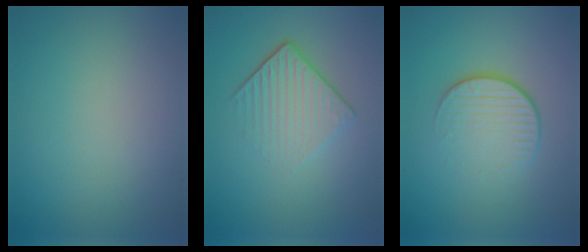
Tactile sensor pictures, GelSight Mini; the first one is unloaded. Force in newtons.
{"total": 4.3, "press": 2.8, "slide": 3.3}
{"total": 4.3, "press": 2.6, "slide": 3.4}